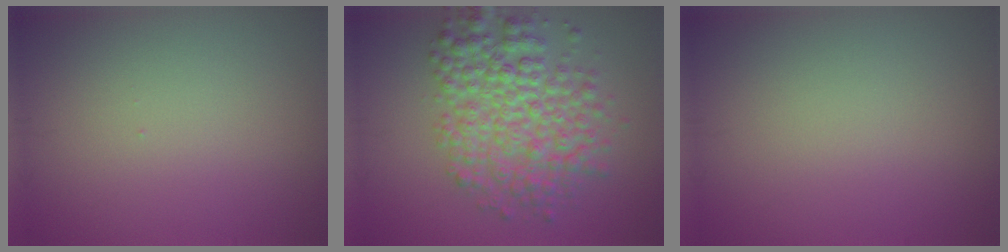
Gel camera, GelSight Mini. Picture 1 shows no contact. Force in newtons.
{"total": 7.0, "press": 7.0, "slide": 0.1}
{"total": 0.0}